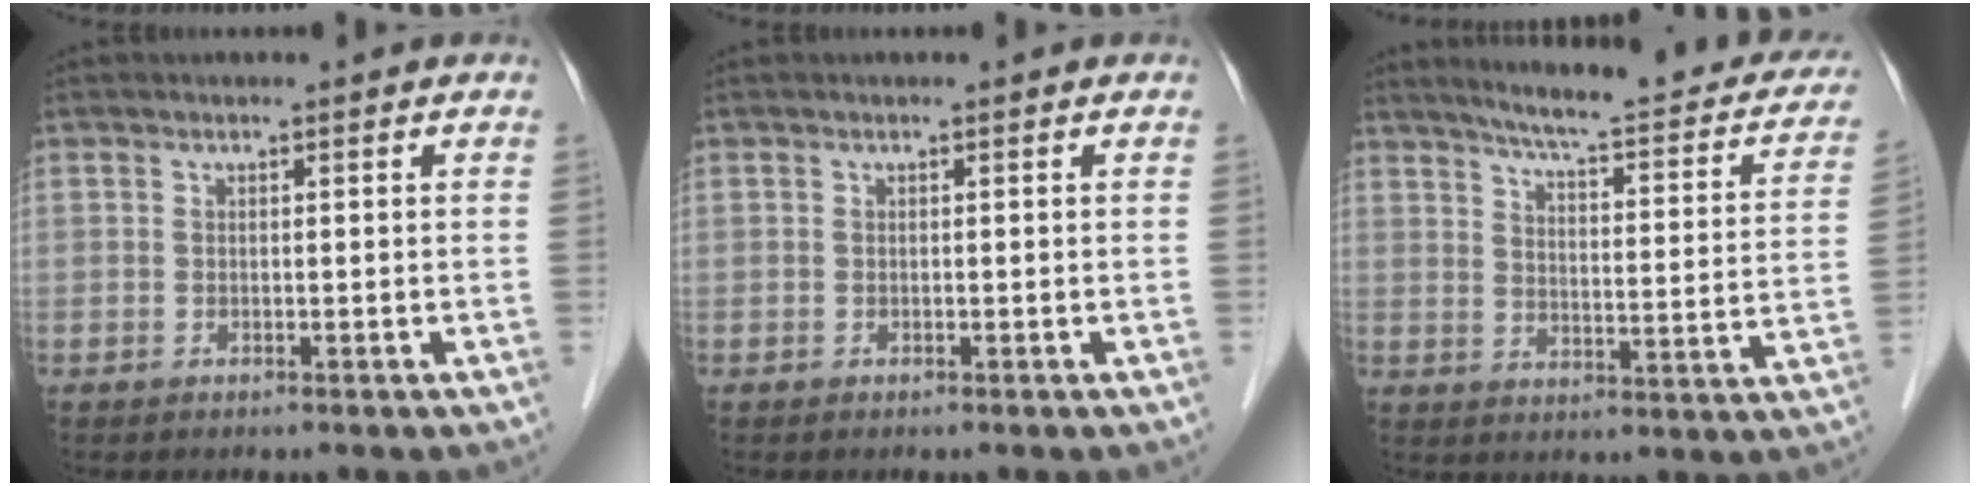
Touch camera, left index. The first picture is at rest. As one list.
[{"total": 0.0}, {"total": 22.3, "force": [18.8, 3.4, 11.4], "torque": [-0.148, -0.021, 0.225]}]